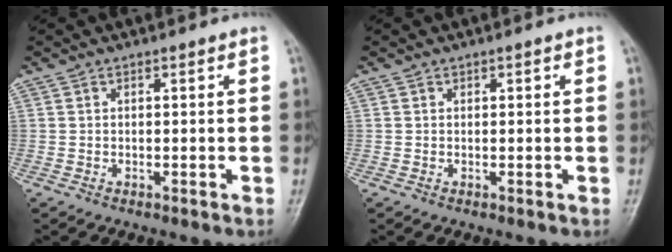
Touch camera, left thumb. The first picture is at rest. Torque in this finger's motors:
{"motor_torque": [-0.27, -0.01, 0.11, 0.27, 0.01]}